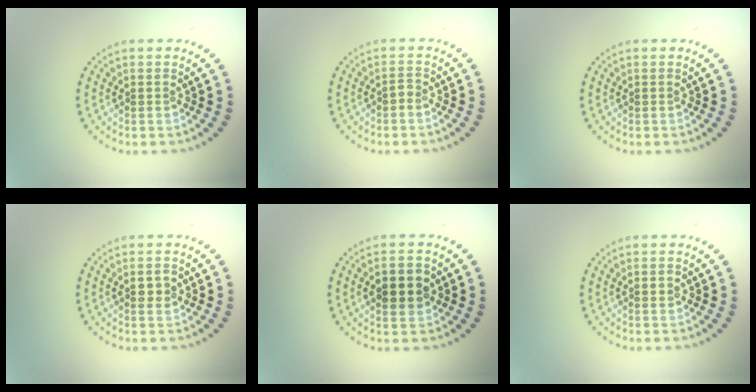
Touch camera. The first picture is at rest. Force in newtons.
{"total": 0.6, "press": 0.5, "slide": 0.3}
{"total": 0.0}
{"total": 1.4, "press": 1.3, "slide": 0.2}
{"total": 3.7, "press": 3.7, "slide": 0.2}
{"total": 1.1, "press": 1.1, "slide": 0.2}